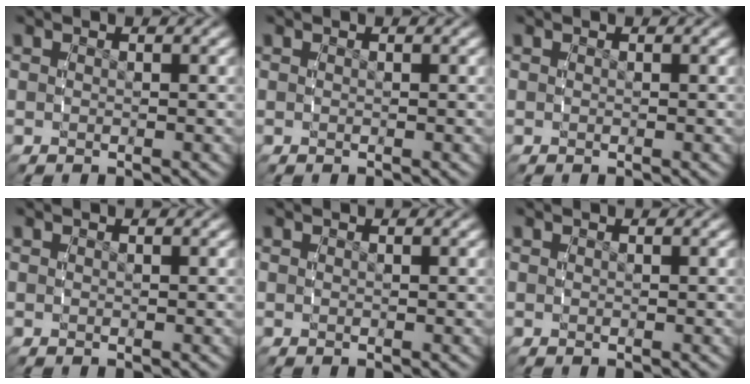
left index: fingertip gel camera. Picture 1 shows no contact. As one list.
[{"total": 0.0}, {"total": 0.0}, {"total": 0.0}, {"total": 0.0}, {"total": 0.0}]